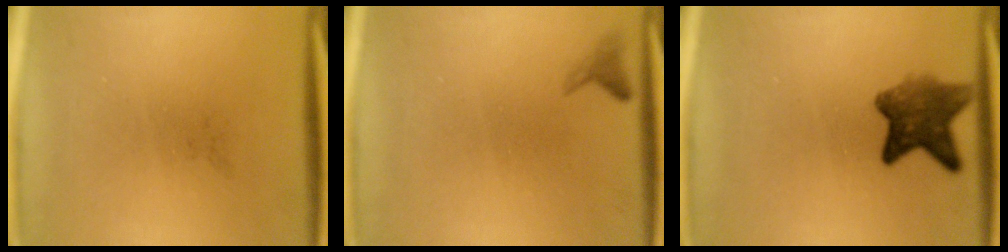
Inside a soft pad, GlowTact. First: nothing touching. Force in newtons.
{"total": 1.0}
{"total": 6.6}